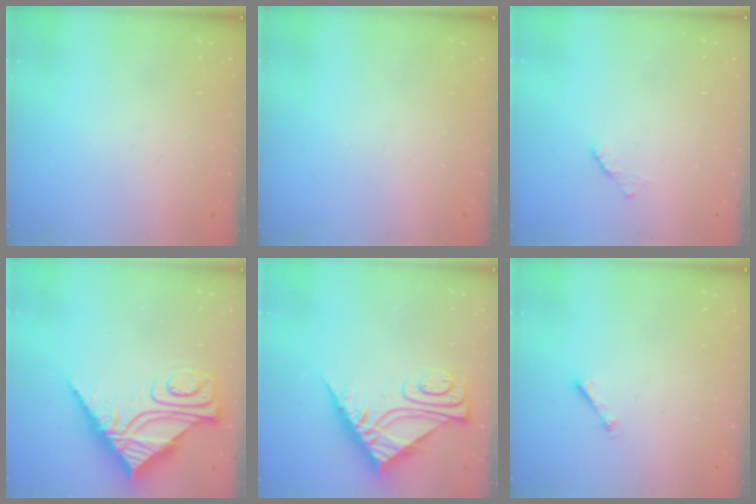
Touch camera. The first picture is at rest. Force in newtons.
{"total": 0.0}
{"total": 2.2, "press": 2.2, "slide": 0.3}
{"total": 15.0, "press": 15.0, "slide": 1.6}
{"total": 11.4, "press": 11.4, "slide": 1.1}
{"total": 2.7, "press": 2.7, "slide": 0.4}